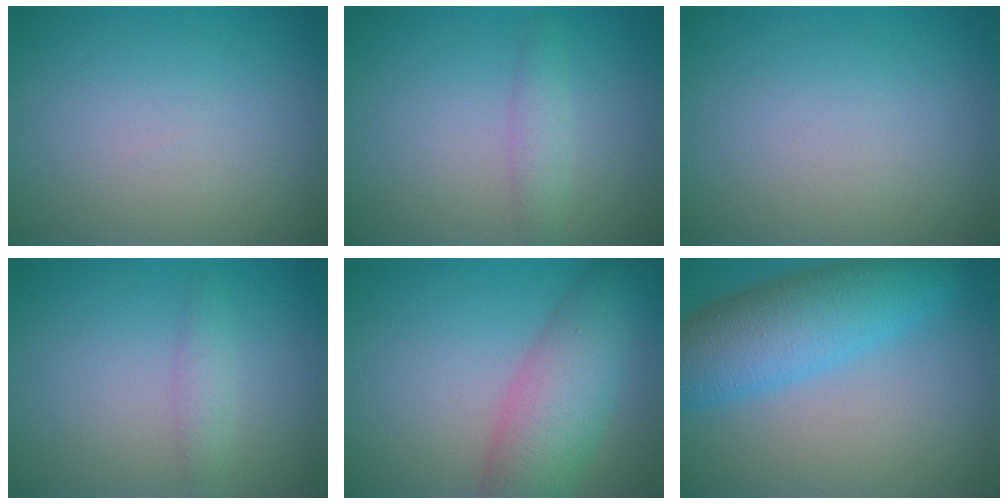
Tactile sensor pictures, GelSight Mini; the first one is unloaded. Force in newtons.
{"total": 1.7, "press": 1.7, "slide": 0.1}
{"total": 0.0}
{"total": 1.6, "press": 1.6, "slide": 0.1}
{"total": 6.9, "press": 6.9, "slide": 0.2}
{"total": 7.5, "press": 7.5, "slide": 0.4}